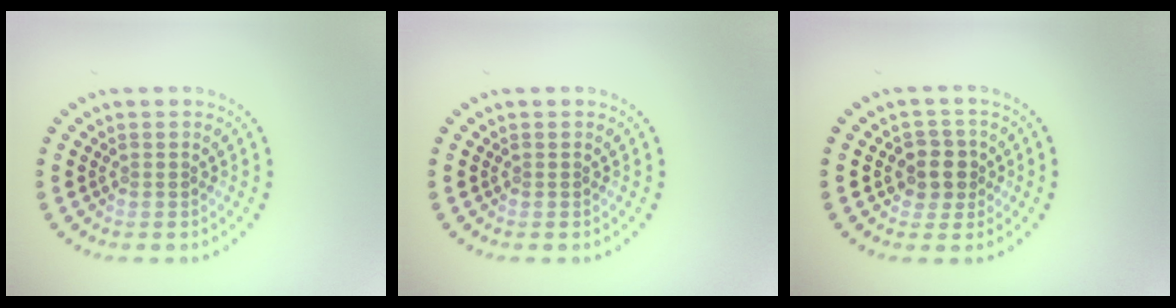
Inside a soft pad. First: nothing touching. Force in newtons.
{"total": 0.0}
{"total": 2.6, "press": 2.4, "slide": 1.0}